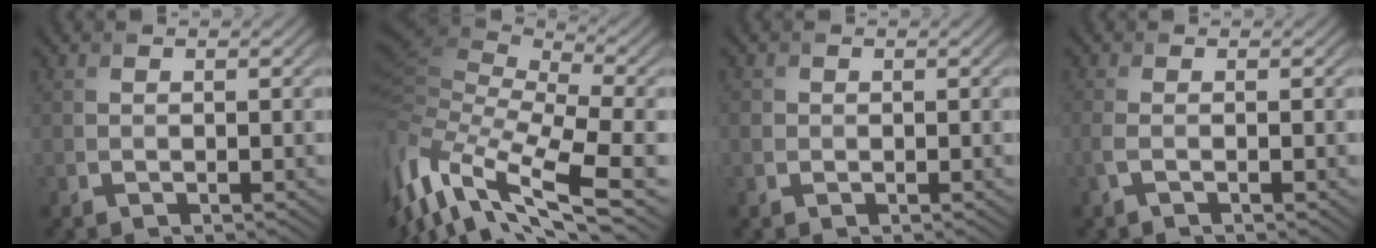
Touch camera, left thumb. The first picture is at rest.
{"total": 15.2, "force": [-5.4, 6.0, 12.9], "torque": [-0.322, -0.016, -0.081]}
{"total": 1.0, "force": [0.0, 1.0, 0.3], "torque": [-0.007, -0.003, -0.004]}
{"total": 1.9, "force": [-0.5, 0.4, 1.8], "torque": [-0.041, 0.000, -0.016]}